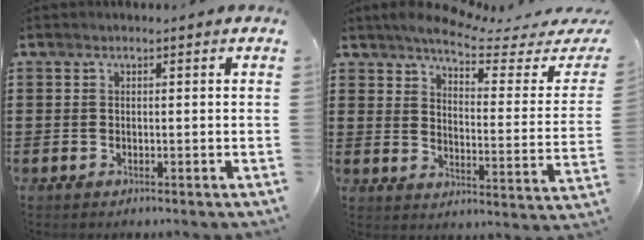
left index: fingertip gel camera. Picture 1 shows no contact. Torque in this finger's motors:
{"motor_torque": [1.08, -1.06, 0.19, 0.00]}